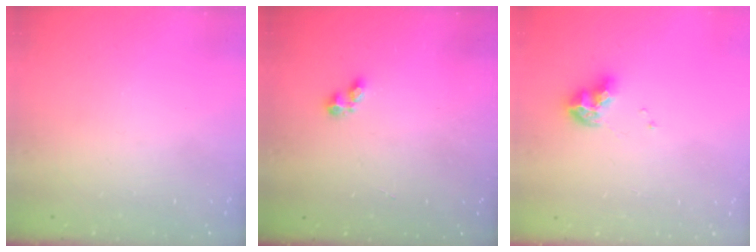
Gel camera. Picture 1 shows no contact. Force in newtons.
{"total": 3.4, "press": 3.3, "slide": 0.5}
{"total": 8.6, "press": 8.5, "slide": 0.9}